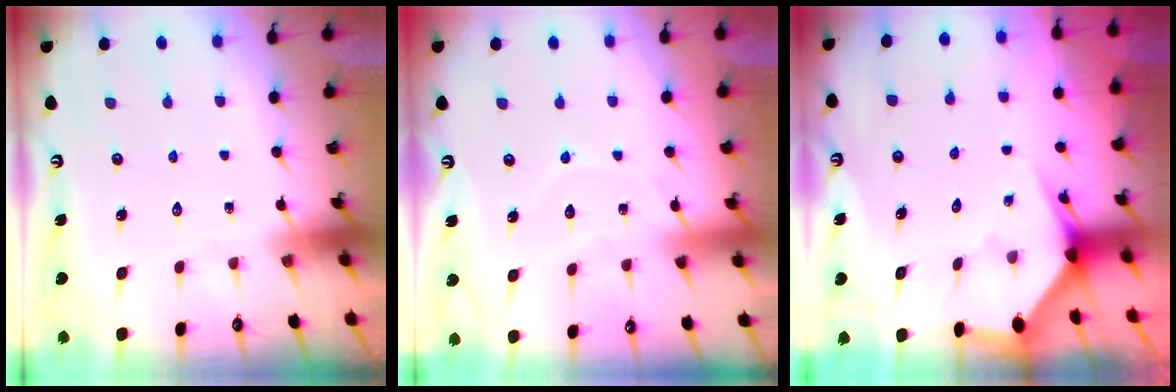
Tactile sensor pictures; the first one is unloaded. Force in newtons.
{"total": 6.0, "press": 5.9, "slide": 0.6}
{"total": 2.8, "press": 2.8, "slide": 0.2}